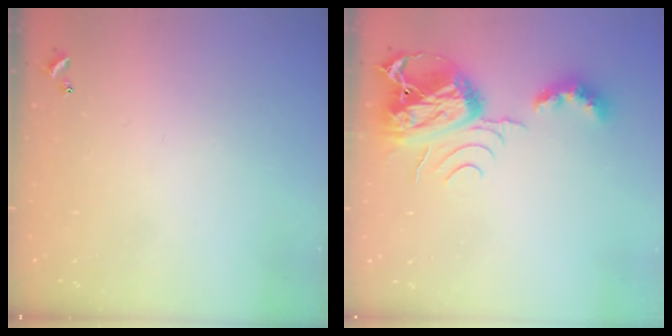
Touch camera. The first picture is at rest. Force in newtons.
{"total": 9.7, "press": 9.6, "slide": 1.2}